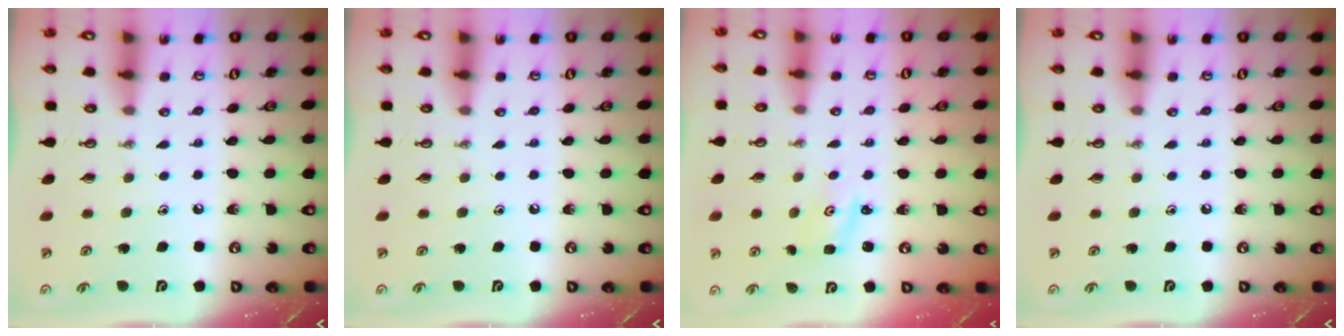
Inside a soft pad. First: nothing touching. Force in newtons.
{"total": 0.0}
{"total": 1.6, "press": 1.6, "slide": 0.3}
{"total": 0.0}